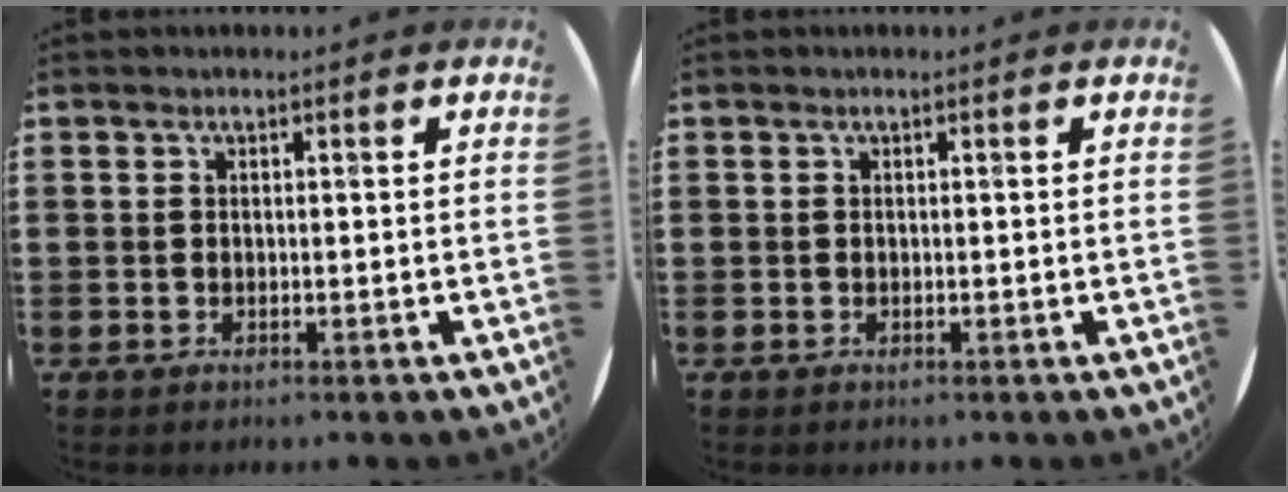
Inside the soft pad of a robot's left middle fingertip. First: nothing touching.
{"total": 0.0}